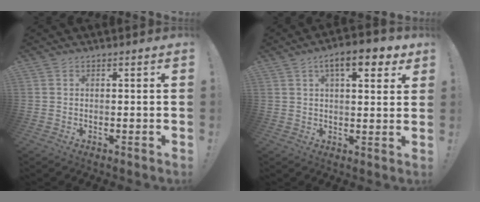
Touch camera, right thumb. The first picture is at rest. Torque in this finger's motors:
{"motor_torque": [0.08, 2.08, 0.87, 0.20, 0.05]}